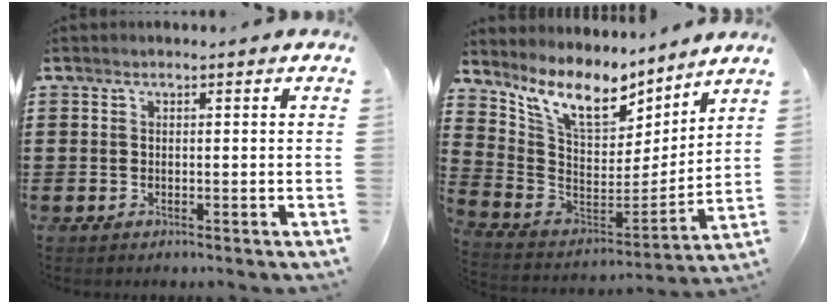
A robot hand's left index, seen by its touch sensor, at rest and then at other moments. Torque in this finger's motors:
{"motor_torque": [1.44, -0.69, 0.66, 0.21]}